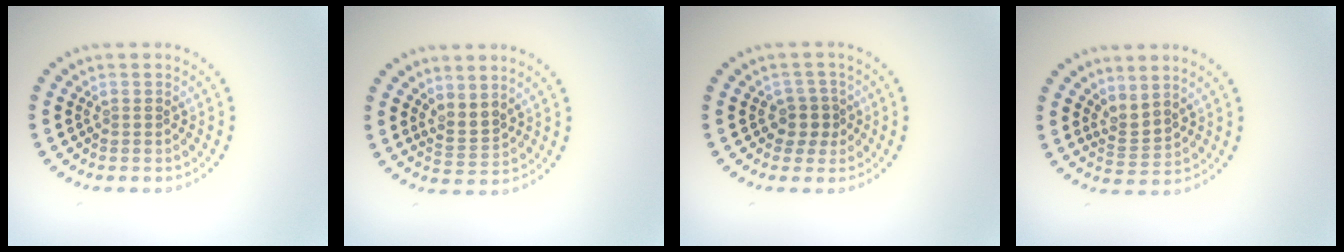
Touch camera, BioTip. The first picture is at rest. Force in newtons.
{"total": 2.0, "press": 1.6, "slide": 1.2}
{"total": 2.0, "press": 1.6, "slide": 1.1}
{"total": 2.2, "press": 1.6, "slide": 1.5}